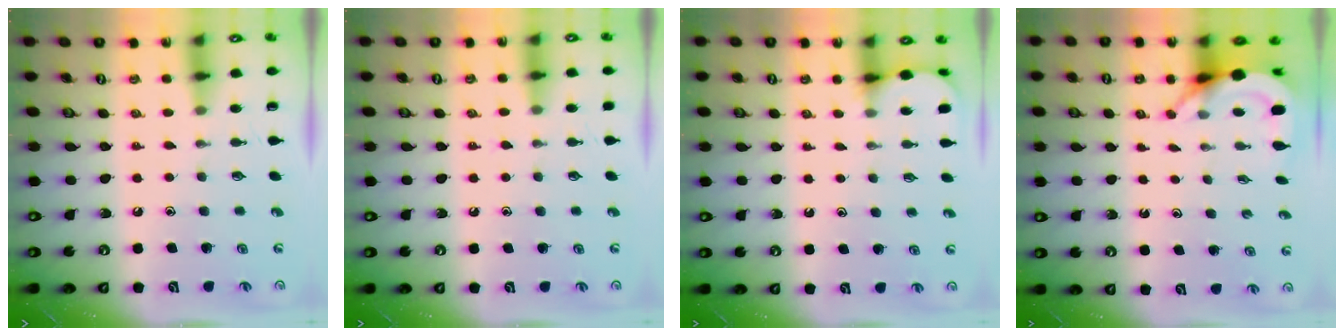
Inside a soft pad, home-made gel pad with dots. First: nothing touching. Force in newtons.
{"total": 3.0, "press": 3.0, "slide": 0.5}
{"total": 2.8, "press": 2.8, "slide": 0.3}
{"total": 5.4, "press": 5.4, "slide": 0.6}